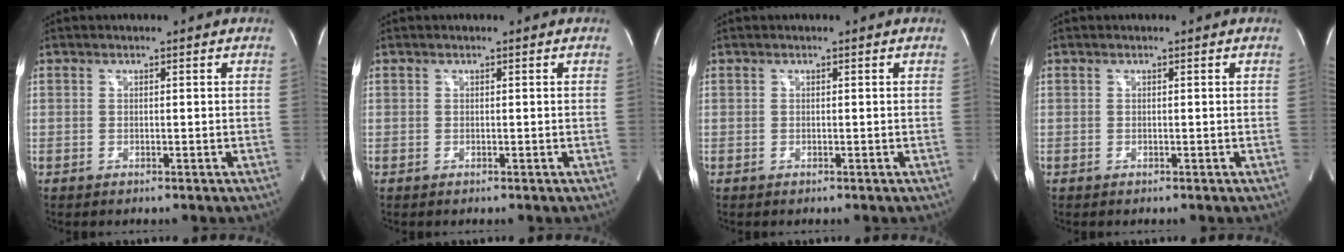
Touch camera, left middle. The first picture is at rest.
{"total": 0.0}
{"total": 0.0}
{"total": 0.0}